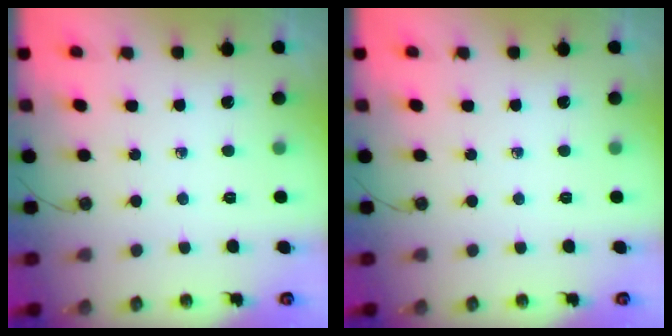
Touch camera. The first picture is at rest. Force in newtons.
{"total": 0.0}